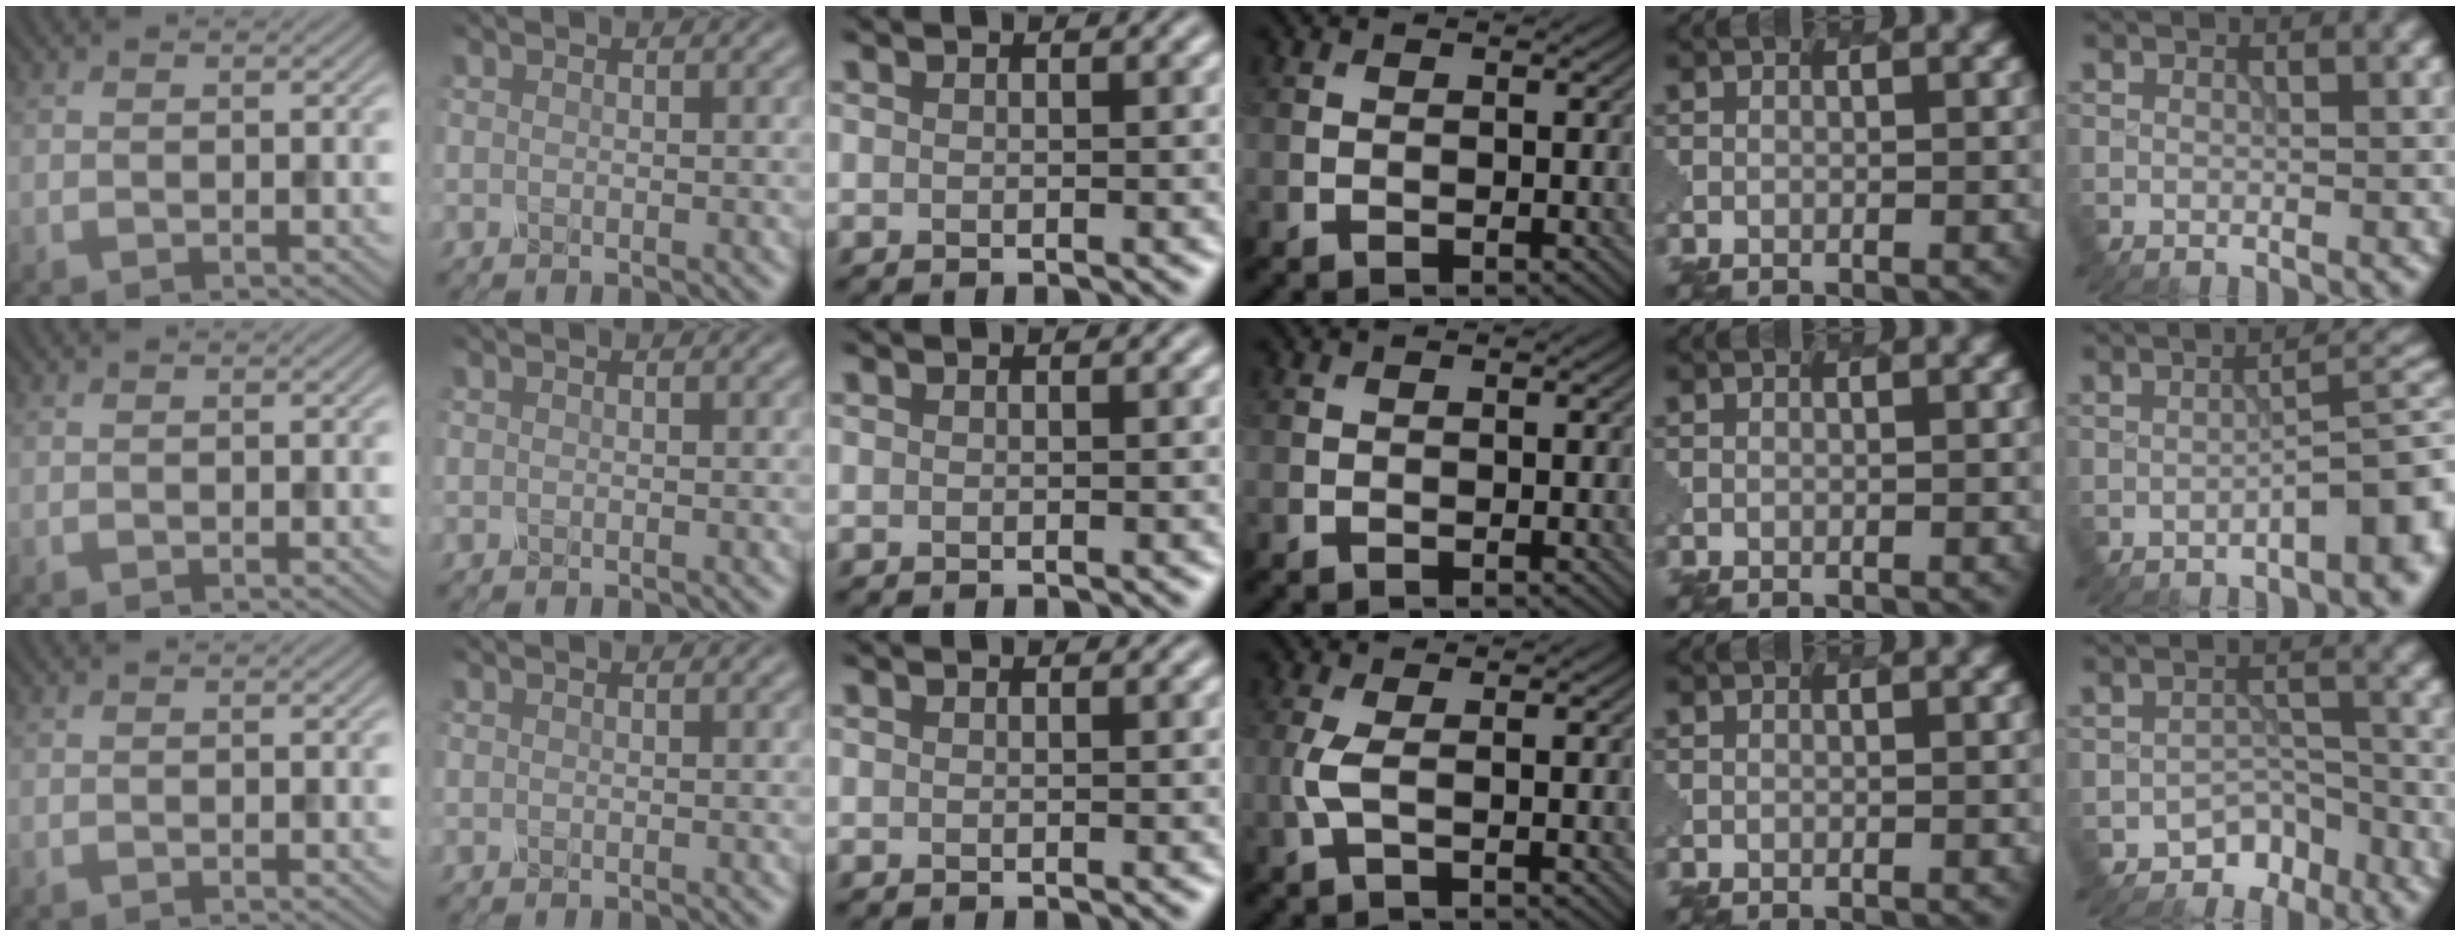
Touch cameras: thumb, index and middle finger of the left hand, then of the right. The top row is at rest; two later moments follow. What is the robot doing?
{"motion": "dispense", "object": "dispenser bottle"}